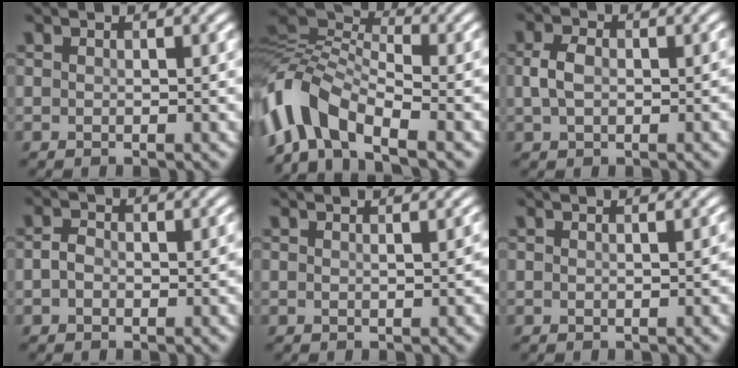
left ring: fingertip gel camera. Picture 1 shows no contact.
{"total": 9.5, "force": [-6.0, 4.3, 6.0], "torque": [-0.116, 0.015, -0.131]}
{"total": 3.4, "force": [-0.3, 2.5, 2.2], "torque": [-0.052, -0.003, -0.016]}
{"total": 1.8, "force": [-0.9, 1.5, 0.6], "torque": [-0.015, -0.001, -0.028]}
{"total": 0.6, "force": [0.4, -0.4, 0.2], "torque": [-0.007, 0.007, -0.003]}
{"total": 0.5, "force": [0.0, 0.0, 0.5], "torque": [-0.007, 0.001, -0.004]}